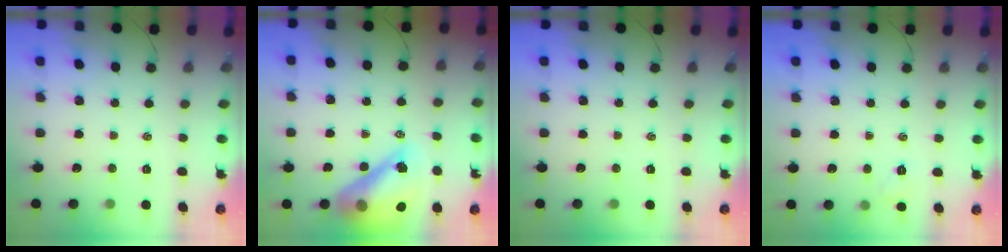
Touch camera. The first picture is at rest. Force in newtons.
{"total": 18.2, "press": 17.4, "slide": 5.3}
{"total": 0.0}
{"total": 4.6, "press": 4.4, "slide": 1.3}